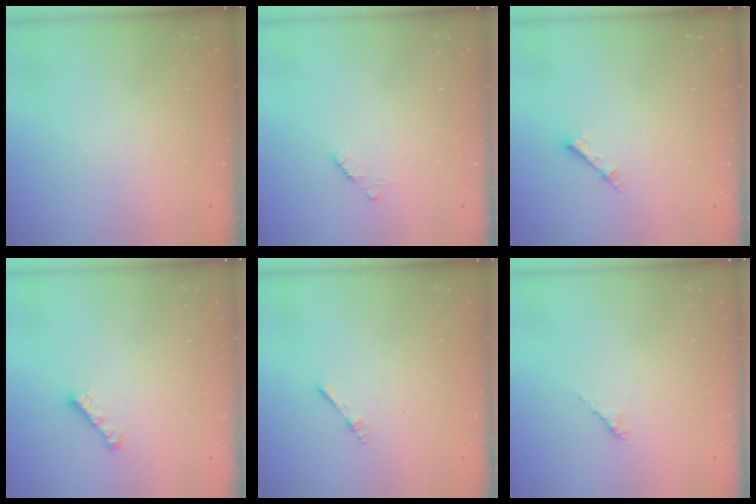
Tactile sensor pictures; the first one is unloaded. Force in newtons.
{"total": 2.2, "press": 2.2, "slide": 0.3}
{"total": 2.6, "press": 2.6, "slide": 0.3}
{"total": 3.0, "press": 3.0, "slide": 0.4}
{"total": 2.2, "press": 2.2, "slide": 0.3}
{"total": 2.6, "press": 2.4, "slide": 0.7}